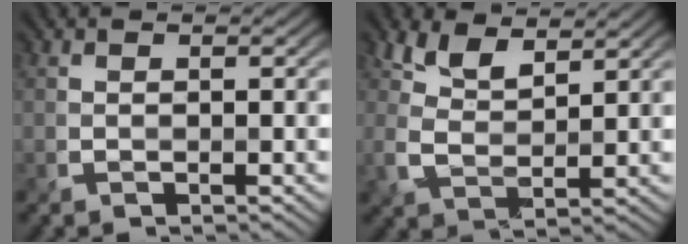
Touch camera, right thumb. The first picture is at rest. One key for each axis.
{"total": 4.7, "fx": 3.3, "fy": 1.6, "fz": 2.9, "tx": -0.070, "ty": 0.001, "tz": 0.069}